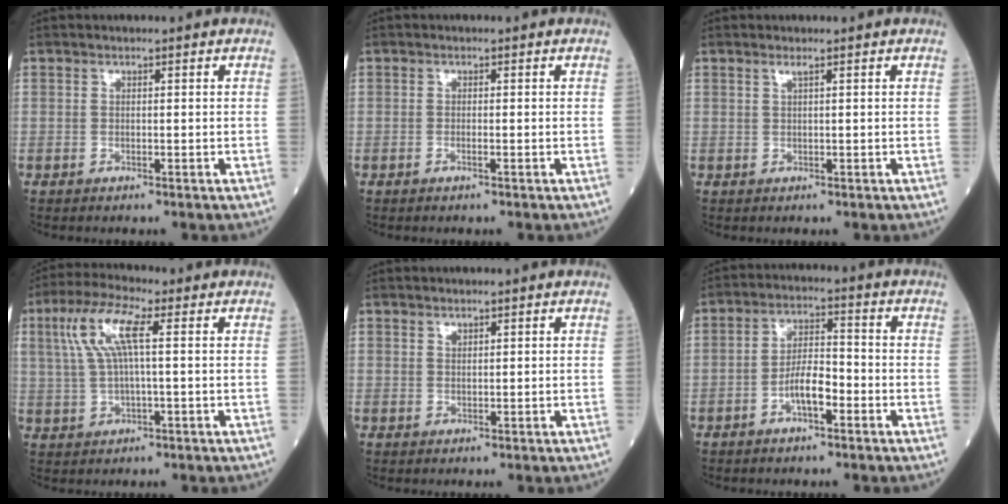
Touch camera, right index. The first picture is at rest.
{"total": 0.8, "force": [-0.4, 0.0, 0.7], "torque": [-0.015, 0.000, -0.007]}
{"total": 0.6, "force": [0.4, -0.2, 0.5], "torque": [-0.016, 0.001, 0.011]}
{"total": 8.2, "force": [2.3, 1.5, 7.7], "torque": [-0.174, 0.024, 0.044]}
{"total": 0.7, "force": [0.6, 0.3, 0.3], "torque": [-0.004, -0.005, 0.010]}
{"total": 5.8, "force": [-2.5, 1.7, 4.9], "torque": [-0.094, 0.011, -0.047]}